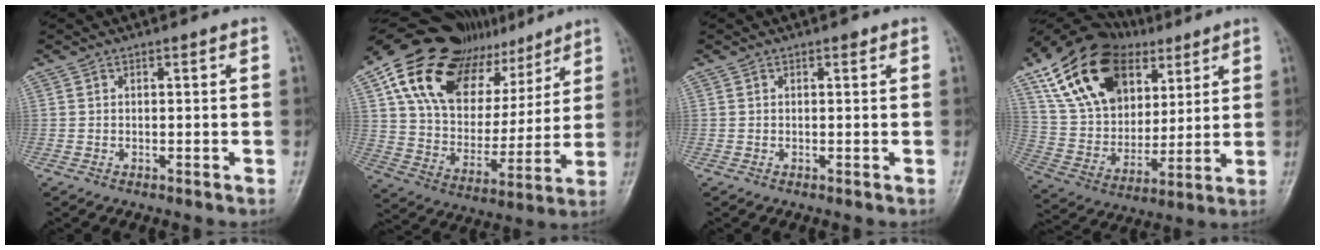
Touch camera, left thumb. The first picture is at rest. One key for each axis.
{"total": 25.1, "fx": 14.1, "fy": 15.0, "fz": 14.3, "tx": -0.198, "ty": -0.010, "tz": 0.245}
{"total": 0.7, "fx": 0.4, "fy": 0.4, "fz": 0.4, "tx": -0.002, "ty": -0.001, "tz": 0.003}
{"total": 23.5, "fx": 11.0, "fy": 15.8, "fz": 13.4, "tx": -0.219, "ty": -0.015, "tz": 0.198}